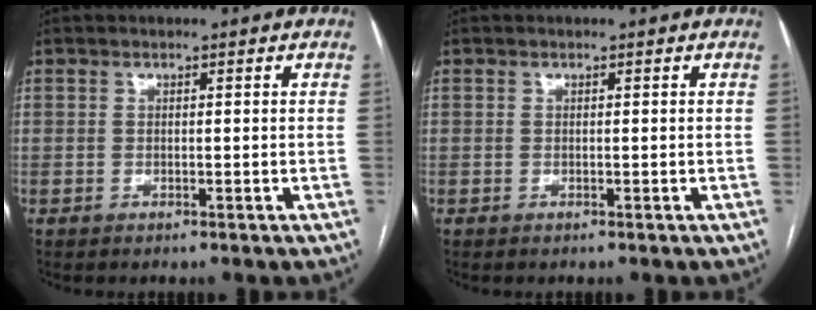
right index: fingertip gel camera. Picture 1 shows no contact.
{"total": 0.0}